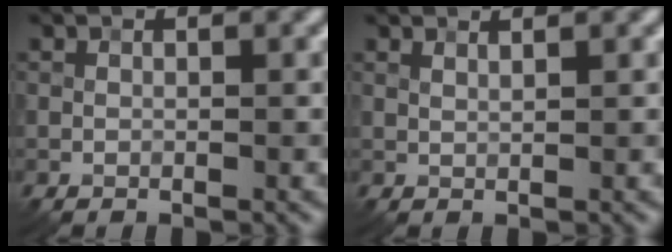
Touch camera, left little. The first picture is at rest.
{"total": 1.5, "force": [1.1, 0.4, 0.9], "torque": [-0.009, -0.001, 0.011]}